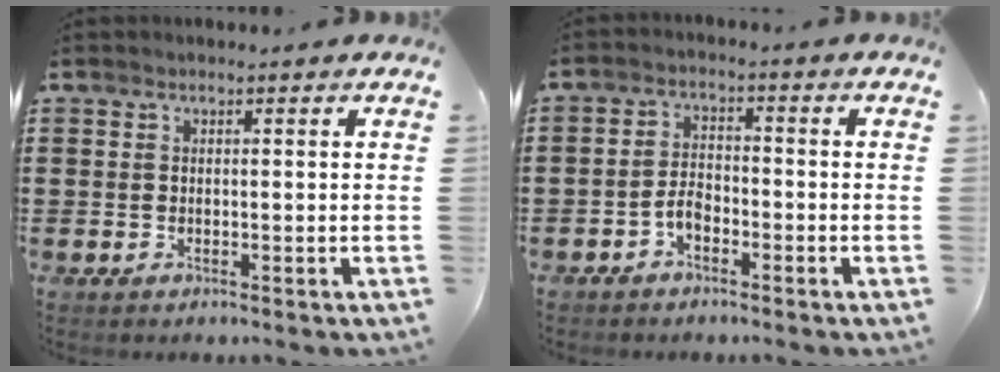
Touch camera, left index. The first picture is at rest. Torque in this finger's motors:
{"motor_torque": [0.40, 0.44, 0.30, 0.08]}